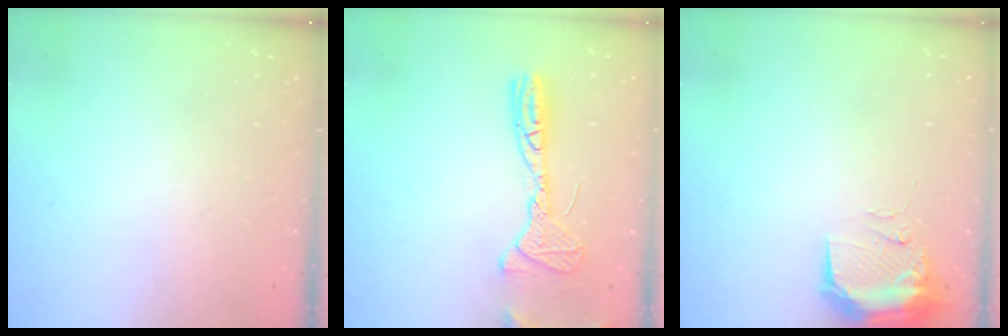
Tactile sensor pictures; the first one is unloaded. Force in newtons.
{"total": 12.5, "press": 12.3, "slide": 2.3}
{"total": 14.8, "press": 11.3, "slide": 9.5}